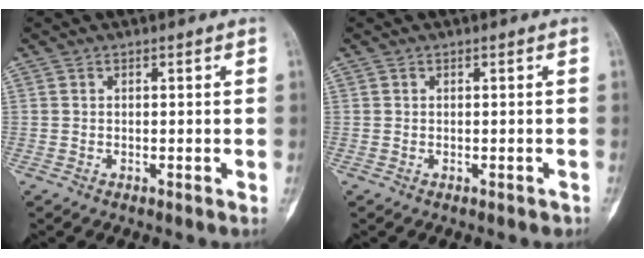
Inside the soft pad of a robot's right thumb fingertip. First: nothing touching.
{"total": 0.5, "force": [-0.3, 0.4, 0.2], "torque": [0.008, 0.006, -0.003]}